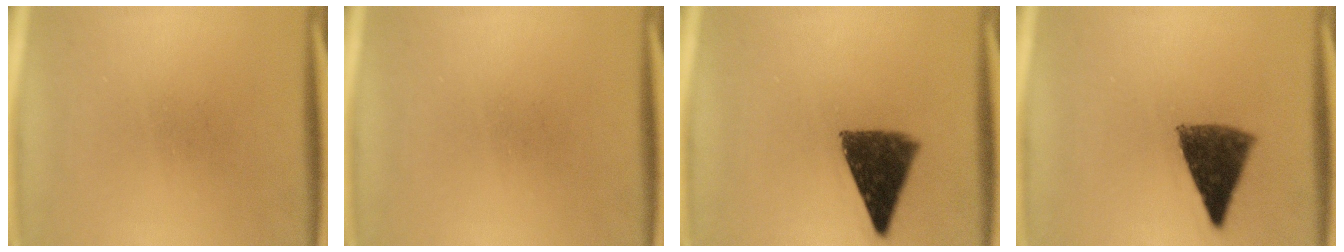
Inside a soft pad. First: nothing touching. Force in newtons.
{"total": 0.0}
{"total": 10.4}
{"total": 9.4}